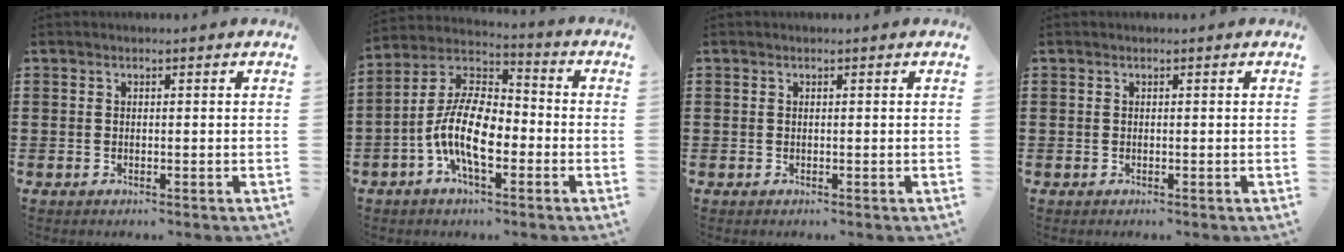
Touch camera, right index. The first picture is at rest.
{"total": 12.0, "force": [-3.7, 5.3, 10.0], "torque": [-0.237, -0.003, -0.076]}
{"total": 0.0}
{"total": 0.0}